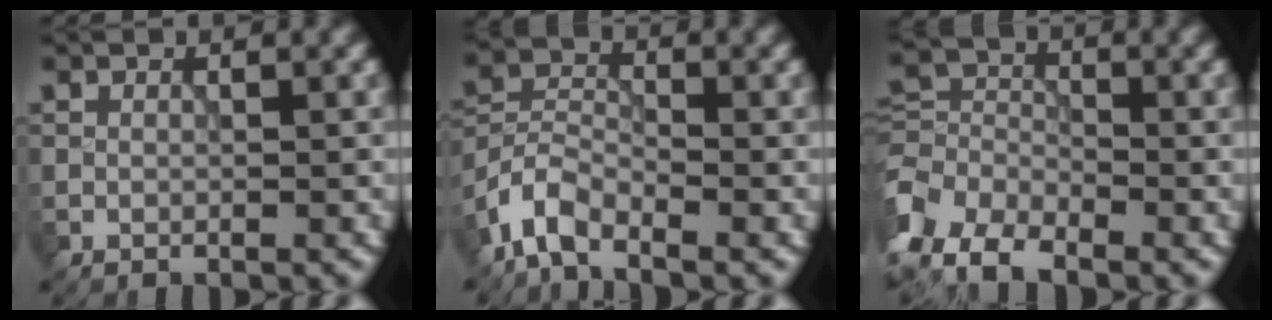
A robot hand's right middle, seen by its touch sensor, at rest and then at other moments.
{"total": 4.0, "force": [-3.0, 1.5, 2.1], "torque": [-0.040, 0.002, -0.075]}
{"total": 6.4, "force": [-3.9, 3.8, 3.4], "torque": [-0.064, 0.004, -0.090]}